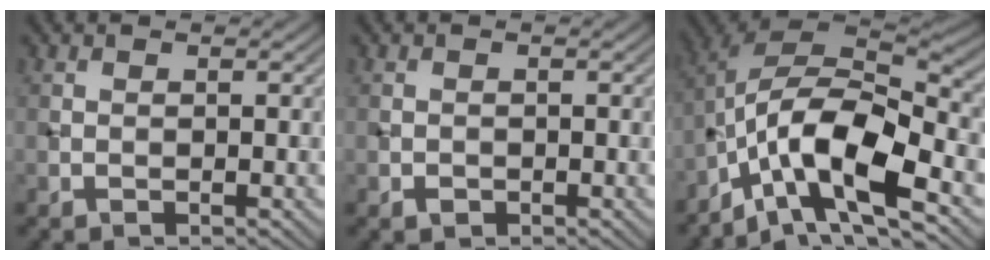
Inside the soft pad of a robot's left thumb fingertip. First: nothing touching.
{"total": 0.8, "force": [-0.4, 0.6, 0.3], "torque": [-0.002, -0.003, -0.008]}
{"total": 14.3, "force": [-7.1, 5.0, 11.3], "torque": [-0.210, -0.003, -0.139]}